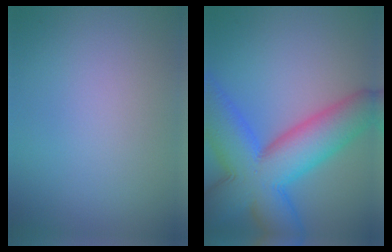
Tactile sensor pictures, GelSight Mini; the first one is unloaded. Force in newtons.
{"total": 13.2, "press": 13.2, "slide": 0.5}